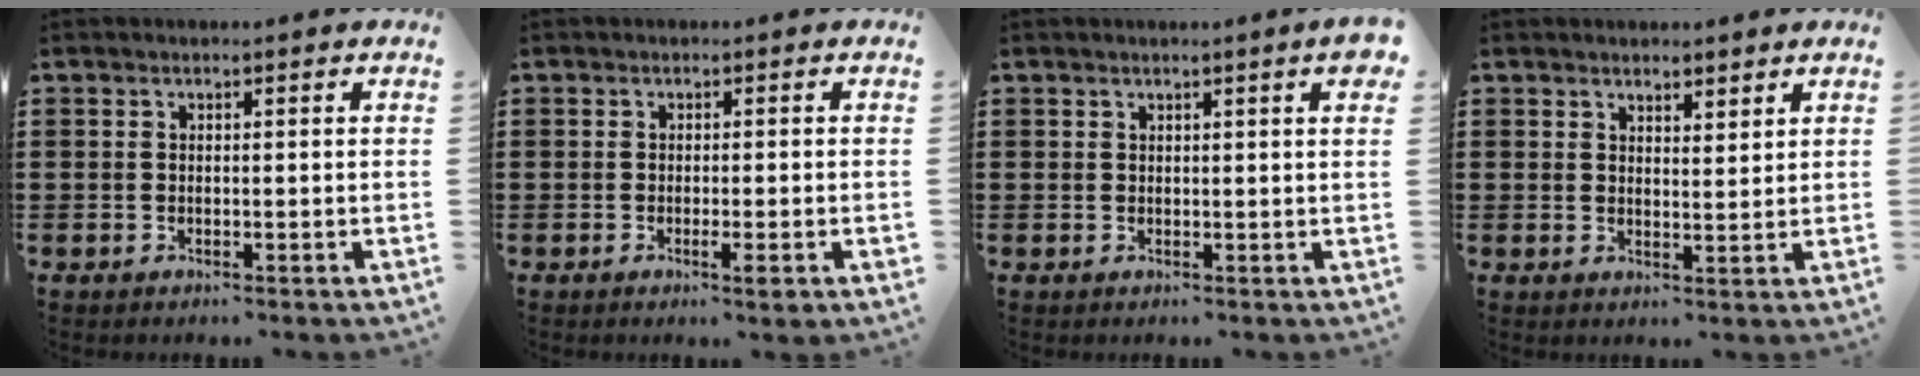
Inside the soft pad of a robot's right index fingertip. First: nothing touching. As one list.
[{"total": 2.4, "force": [-0.9, 0.1, 2.3], "torque": [-0.043, -0.010, -0.018]}, {"total": 1.9, "force": [1.1, 0.0, 1.6], "torque": [-0.025, -0.001, 0.017]}, {"total": 2.2, "force": [2.1, 0.5, 0.2], "torque": [-0.009, 0.005, 0.042]}]